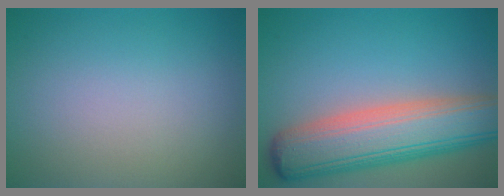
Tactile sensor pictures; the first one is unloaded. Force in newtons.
{"total": 9.7, "press": 9.7, "slide": 0.6}